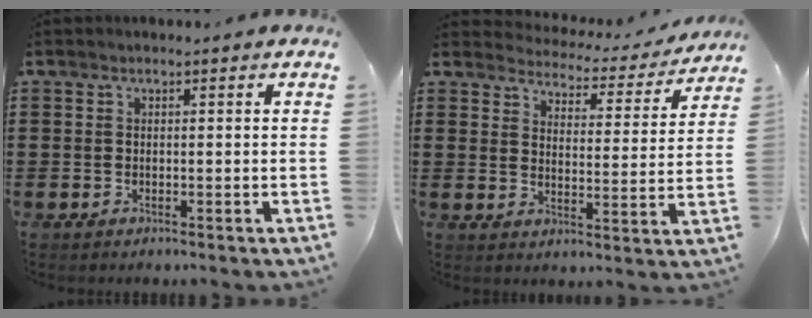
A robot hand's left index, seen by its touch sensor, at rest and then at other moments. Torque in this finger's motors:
{"motor_torque": [1.07, -1.07, 0.13, -0.01]}